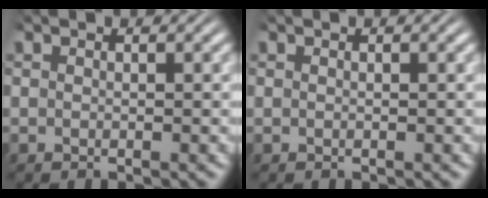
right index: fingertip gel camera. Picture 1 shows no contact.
{"total": 0.0}